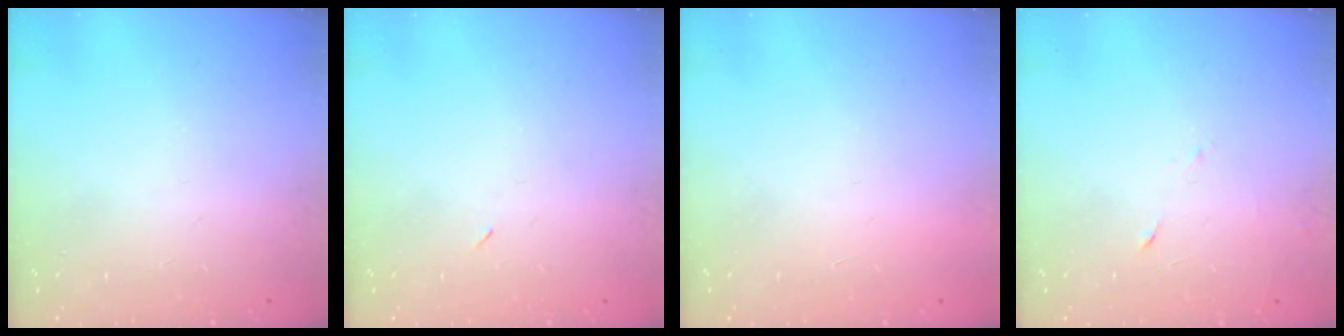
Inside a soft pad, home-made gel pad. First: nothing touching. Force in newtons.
{"total": 2.2, "press": 1.8, "slide": 1.2}
{"total": 1.7, "press": 1.7, "slide": 0.1}
{"total": 3.8, "press": 3.7, "slide": 0.9}